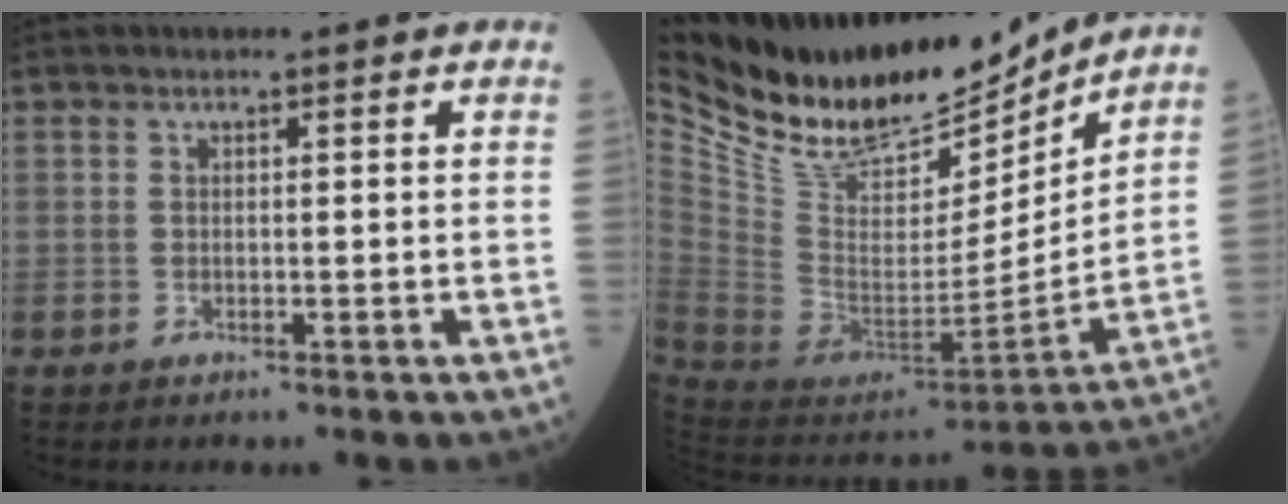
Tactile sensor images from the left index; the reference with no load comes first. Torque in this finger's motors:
{"motor_torque": [0.97, -1.17, 0.31, 0.05]}